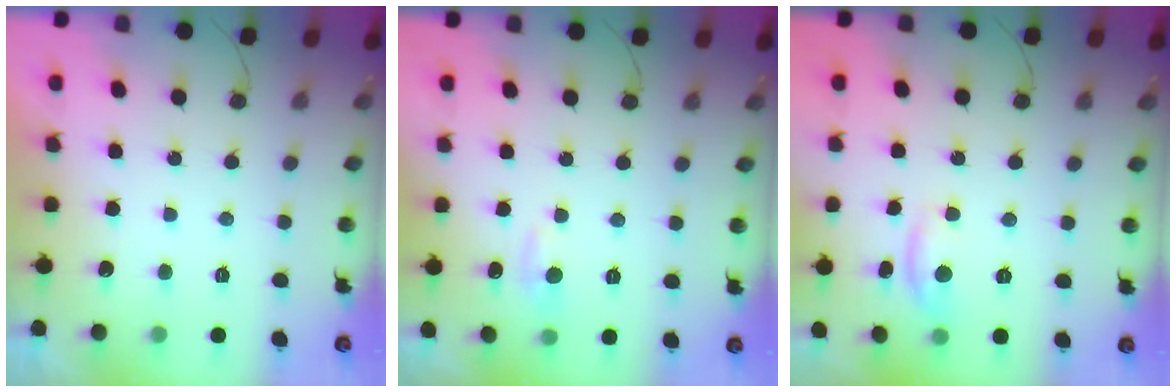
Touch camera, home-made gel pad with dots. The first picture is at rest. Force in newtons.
{"total": 5.2, "press": 5.2, "slide": 0.6}
{"total": 5.6, "press": 5.6, "slide": 0.4}